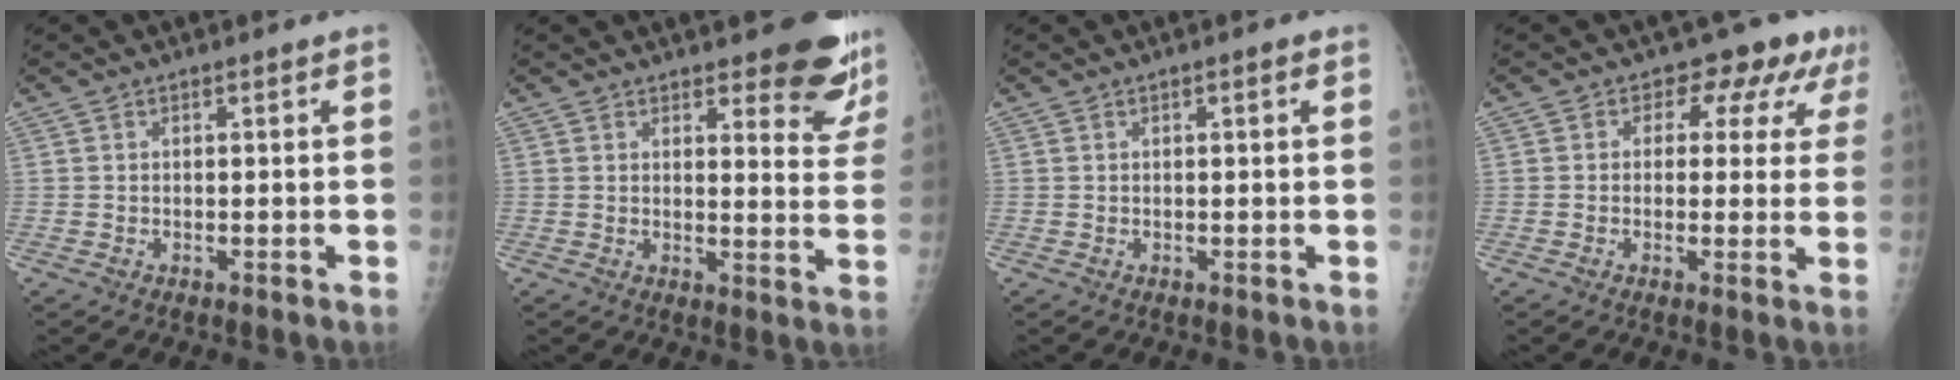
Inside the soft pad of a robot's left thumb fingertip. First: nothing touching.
{"total": 11.0, "force": [8.5, 3.7, 5.9], "torque": [-0.029, -0.060, 0.088]}
{"total": 0.9, "force": [0.3, 0.2, 0.8], "torque": [-0.015, 0.002, 0.004]}
{"total": 7.4, "force": [3.7, 5.1, 3.8], "torque": [0.002, -0.007, 0.029]}